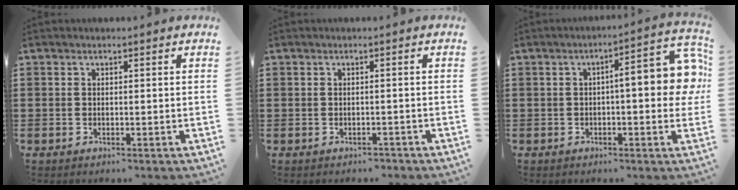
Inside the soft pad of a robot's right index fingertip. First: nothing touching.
{"total": 0.9, "force": [-0.8, 0.5, -0.1], "torque": [-0.001, 0.004, -0.018]}
{"total": 9.3, "force": [0.9, 2.5, 8.9], "torque": [-0.129, -0.002, 0.010]}